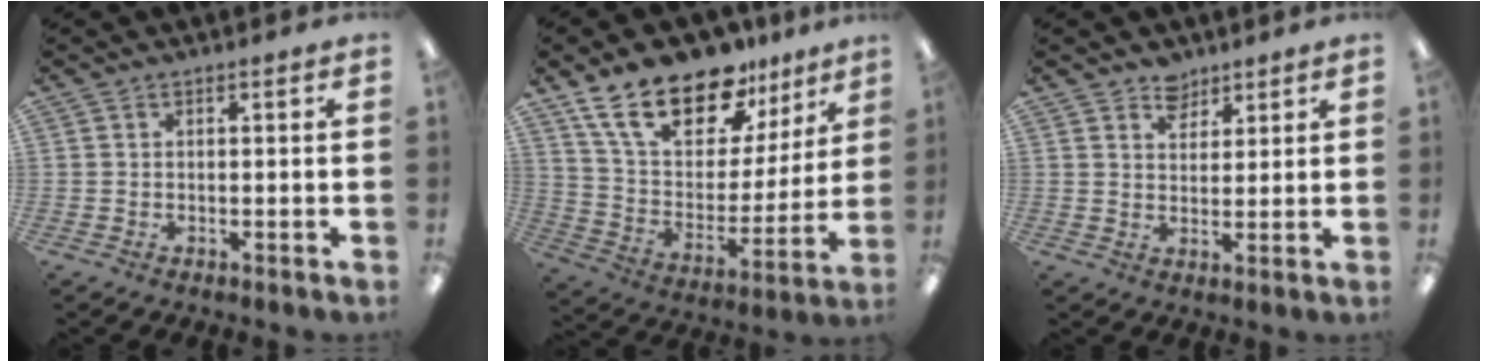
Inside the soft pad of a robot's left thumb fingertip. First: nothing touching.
{"total": 21.1, "force": [14.8, 10.0, 11.2], "torque": [-0.206, -0.082, 0.266]}
{"total": 4.6, "force": [3.8, 2.6, 0.4], "torque": [0.004, -0.023, 0.068]}